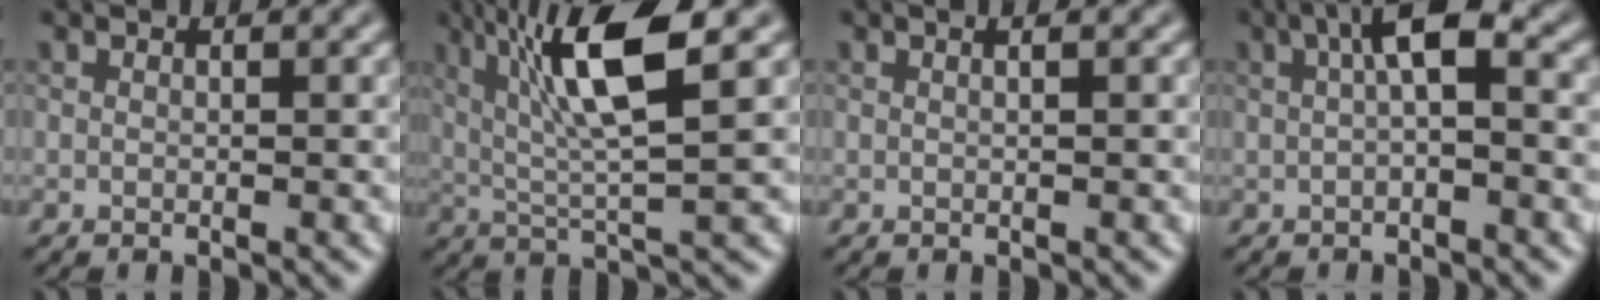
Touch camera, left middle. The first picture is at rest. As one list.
[{"total": 7.1, "force": [2.2, 1.1, 6.6], "torque": [-0.137, 0.008, 0.056]}, {"total": 1.5, "force": [0.6, 0.7, 1.1], "torque": [-0.004, 0.016, -0.008]}, {"total": 3.6, "force": [0.4, 0.5, 3.5], "torque": [-0.069, 0.020, 0.015]}]